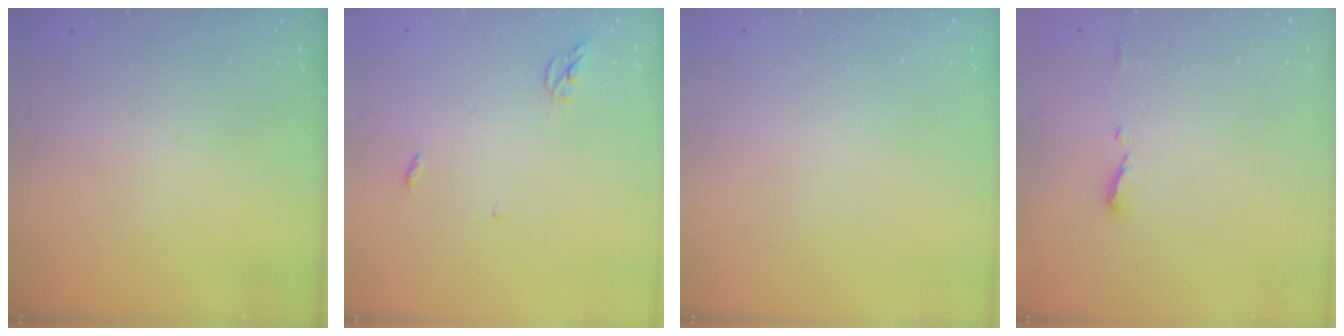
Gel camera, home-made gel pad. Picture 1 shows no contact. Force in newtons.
{"total": 4.3, "press": 4.3, "slide": 0.3}
{"total": 0.0}
{"total": 4.9, "press": 4.9, "slide": 0.6}